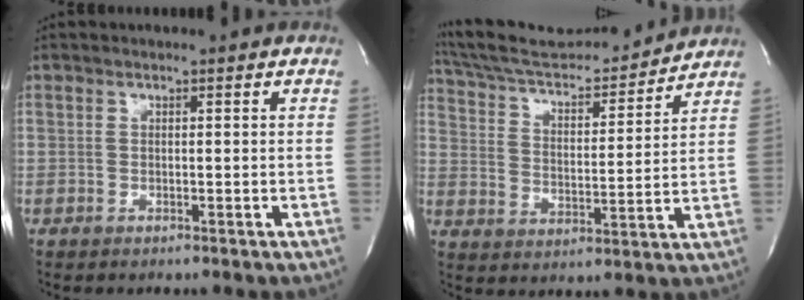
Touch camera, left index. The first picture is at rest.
{"total": 17.8, "force": [16.7, 2.2, 5.8], "torque": [-0.095, 0.005, 0.261]}